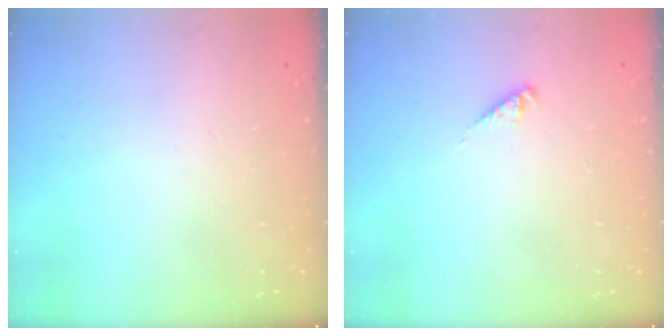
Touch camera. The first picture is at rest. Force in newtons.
{"total": 1.8, "press": 1.7, "slide": 0.4}